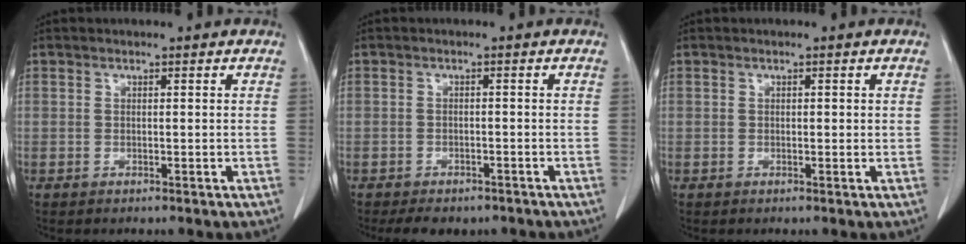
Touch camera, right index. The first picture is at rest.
{"total": 6.2, "force": [-4.9, 3.0, 2.2], "torque": [-0.026, 0.003, -0.059]}
{"total": 0.7, "force": [0.1, 0.3, 0.6], "torque": [-0.006, 0.001, 0.003]}